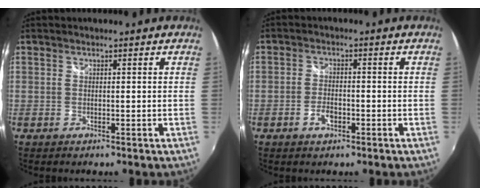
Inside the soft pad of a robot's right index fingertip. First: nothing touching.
{"total": 3.3, "force": [-1.7, 1.8, 2.3], "torque": [-0.050, 0.003, -0.030]}